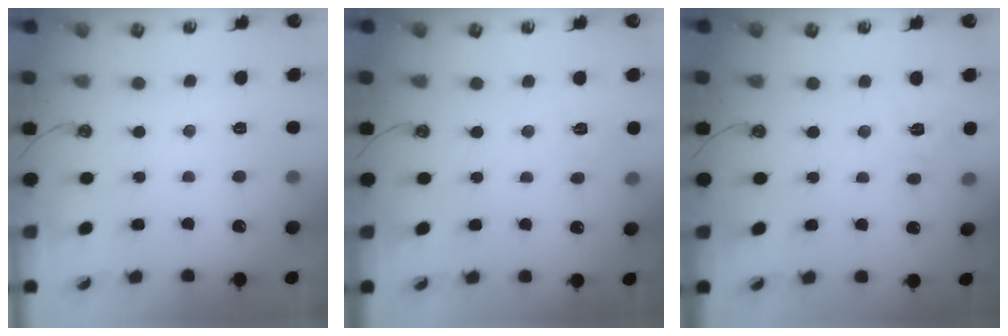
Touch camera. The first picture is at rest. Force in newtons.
{"total": 5.3, "press": 5.2, "slide": 0.7}
{"total": 5.2, "press": 5.2, "slide": 0.4}